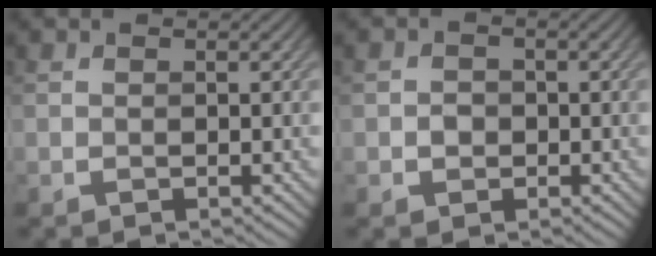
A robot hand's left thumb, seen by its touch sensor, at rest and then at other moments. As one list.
[{"total": 1.5, "force": [-0.5, 1.3, 0.5], "torque": [-0.006, -0.001, -0.013]}]